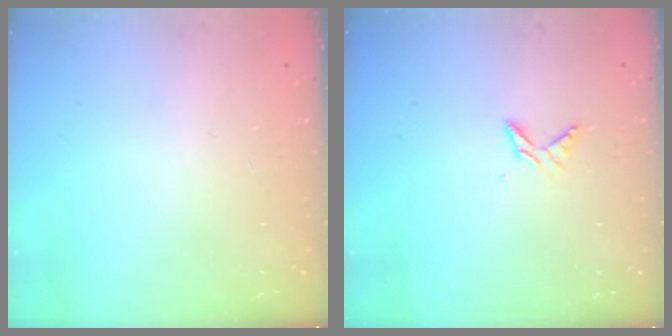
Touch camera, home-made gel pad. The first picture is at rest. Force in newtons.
{"total": 4.6, "press": 4.6, "slide": 0.6}